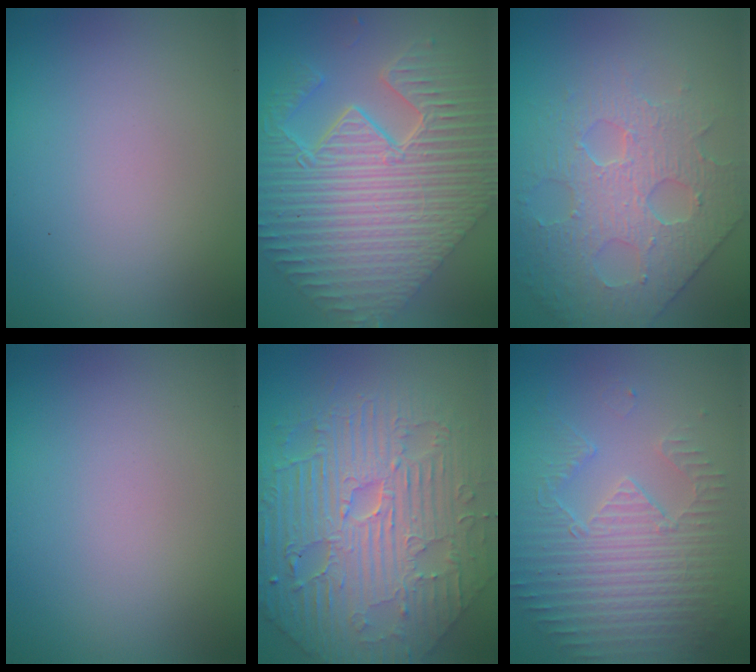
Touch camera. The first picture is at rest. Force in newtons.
{"total": 11.5, "press": 7.7, "slide": 8.4}
{"total": 4.2, "press": 4.2, "slide": 0.3}
{"total": 0.0}
{"total": 8.2, "press": 6.6, "slide": 4.8}
{"total": 3.8, "press": 3.6, "slide": 1.3}